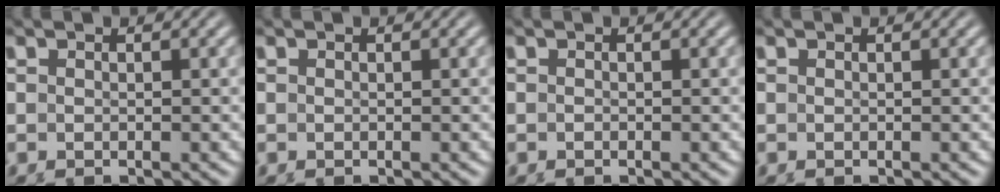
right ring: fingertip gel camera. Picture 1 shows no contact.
{"total": 0.0}
{"total": 0.0}
{"total": 0.0}